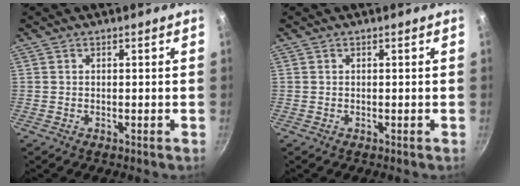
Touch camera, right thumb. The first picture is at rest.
{"total": 0.0}